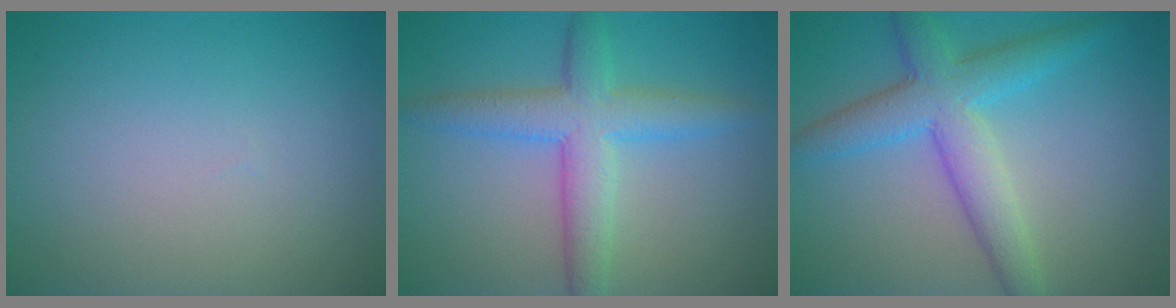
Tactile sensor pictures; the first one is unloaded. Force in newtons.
{"total": 5.2, "press": 5.2, "slide": 0.3}
{"total": 5.6, "press": 5.6, "slide": 0.2}